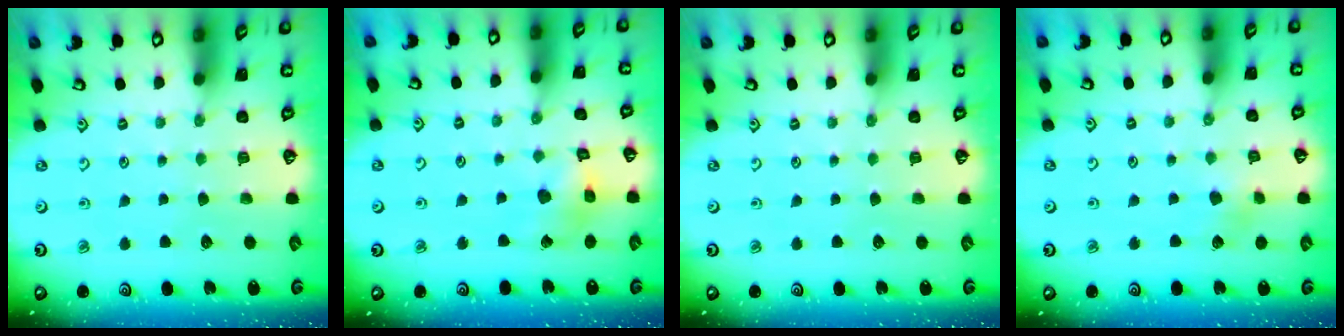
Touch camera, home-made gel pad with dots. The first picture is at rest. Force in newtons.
{"total": 8.0, "press": 8.0, "slide": 0.7}
{"total": 0.0}
{"total": 3.8, "press": 3.8, "slide": 0.4}